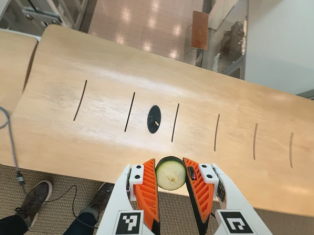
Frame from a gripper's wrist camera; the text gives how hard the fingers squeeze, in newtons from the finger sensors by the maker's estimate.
{"total": 9.1, "left": 9.1, "right": 9.0}